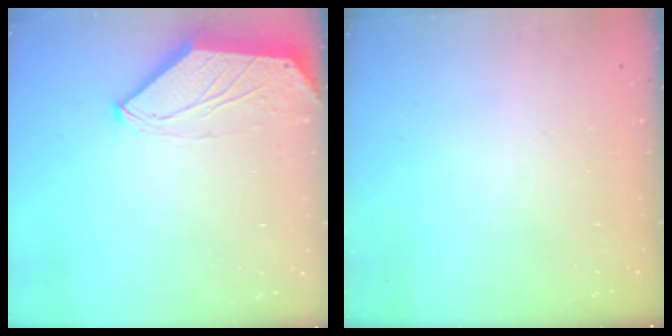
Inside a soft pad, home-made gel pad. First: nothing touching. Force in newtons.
{"total": 0.0}